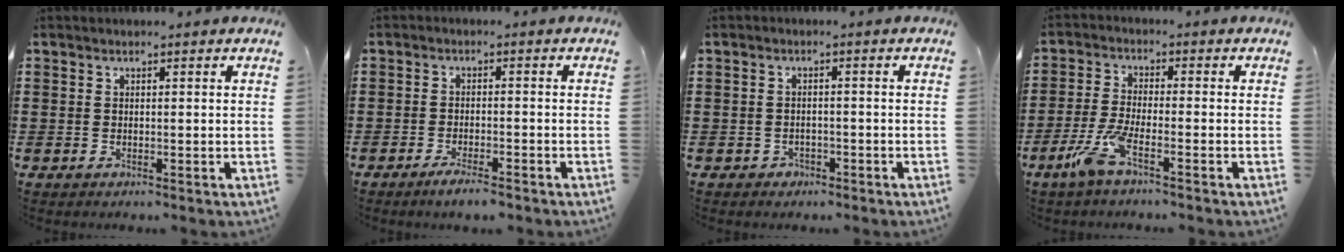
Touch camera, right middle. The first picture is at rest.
{"total": 2.5, "force": [-2.0, 0.2, 1.6], "torque": [-0.026, 0.003, -0.036]}
{"total": 1.1, "force": [-0.9, 0.7, 0.1], "torque": [-0.007, 0.002, -0.021]}
{"total": 5.8, "force": [-3.3, 0.7, 4.7], "torque": [-0.118, -0.018, -0.066]}